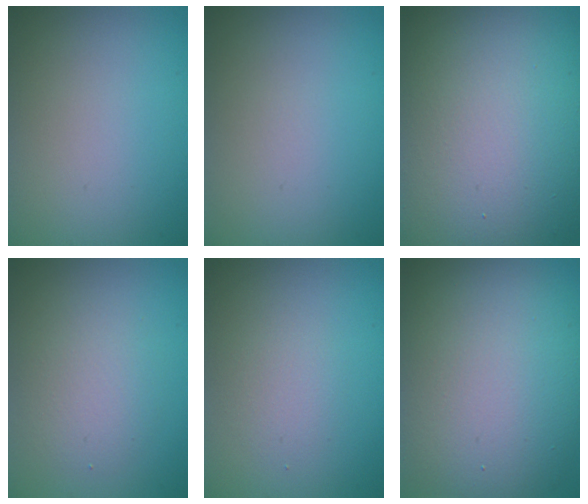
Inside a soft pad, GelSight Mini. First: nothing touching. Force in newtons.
{"total": 0.0}
{"total": 18.0, "press": 18.0, "slide": 1.2}
{"total": 2.6, "press": 2.6, "slide": 0.2}
{"total": 1.6, "press": 1.6, "slide": 0.1}
{"total": 11.5, "press": 11.5, "slide": 0.3}